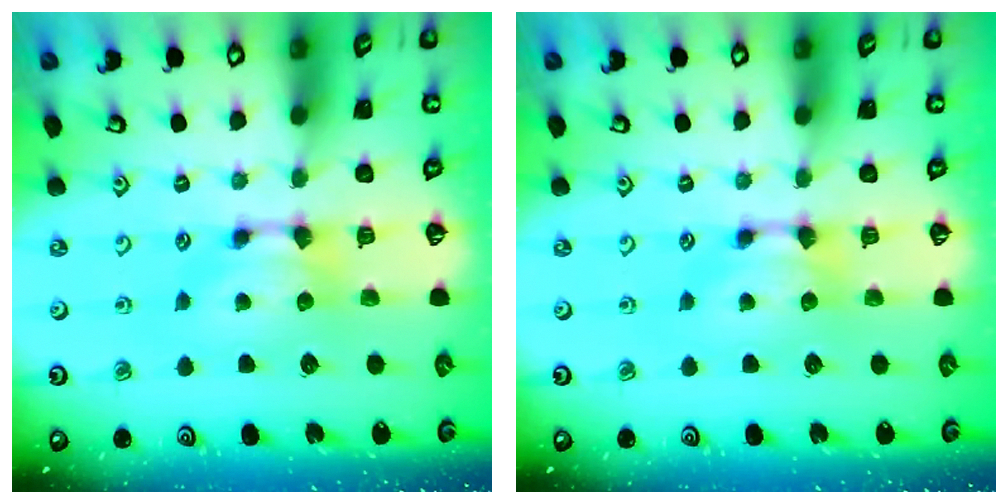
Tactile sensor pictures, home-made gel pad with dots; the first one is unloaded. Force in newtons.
{"total": 0.0}